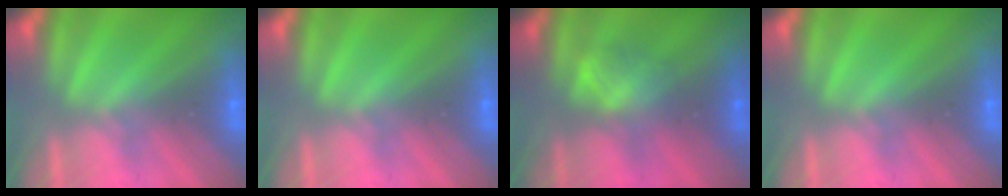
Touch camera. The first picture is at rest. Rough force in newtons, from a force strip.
{"total": 0.0}
{"total": 2.1}
{"total": 0.0}